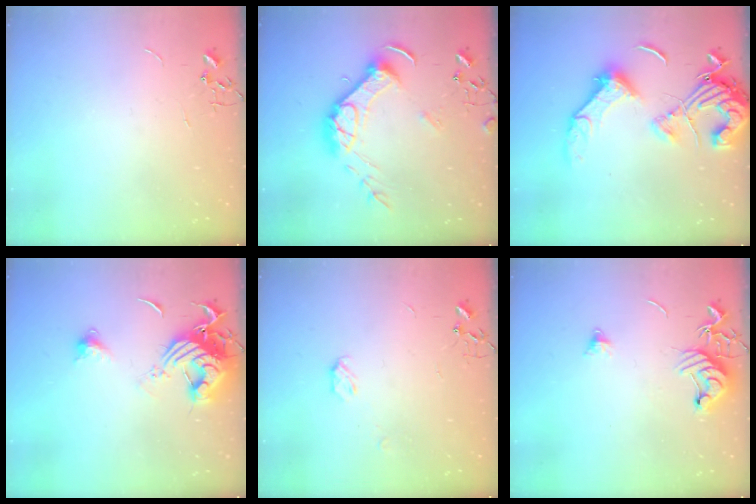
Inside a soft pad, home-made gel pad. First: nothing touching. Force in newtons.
{"total": 15.3, "press": 15.2, "slide": 1.7}
{"total": 18.0, "press": 17.7, "slide": 3.3}
{"total": 13.8, "press": 13.7, "slide": 1.5}
{"total": 3.9, "press": 3.8, "slide": 0.6}
{"total": 9.6, "press": 9.6, "slide": 0.9}